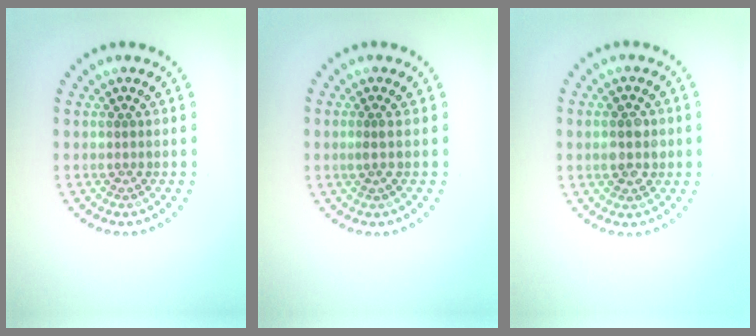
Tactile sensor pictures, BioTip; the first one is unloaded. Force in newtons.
{"total": 0.8, "press": 0.5, "slide": 0.7}
{"total": 2.8, "press": 2.8, "slide": 0.3}